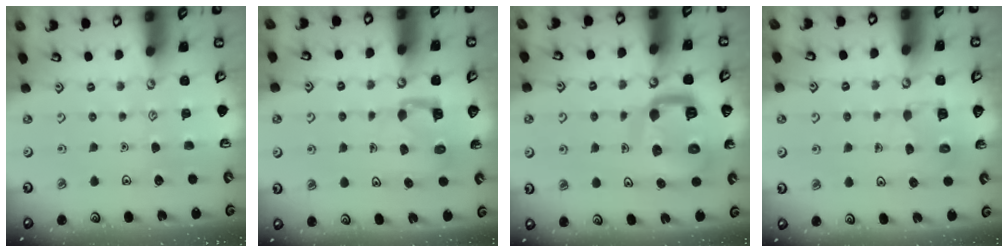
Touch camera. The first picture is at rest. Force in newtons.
{"total": 4.2, "press": 4.2, "slide": 0.2}
{"total": 13.0, "press": 13.0, "slide": 1.3}
{"total": 5.0, "press": 5.0, "slide": 0.3}